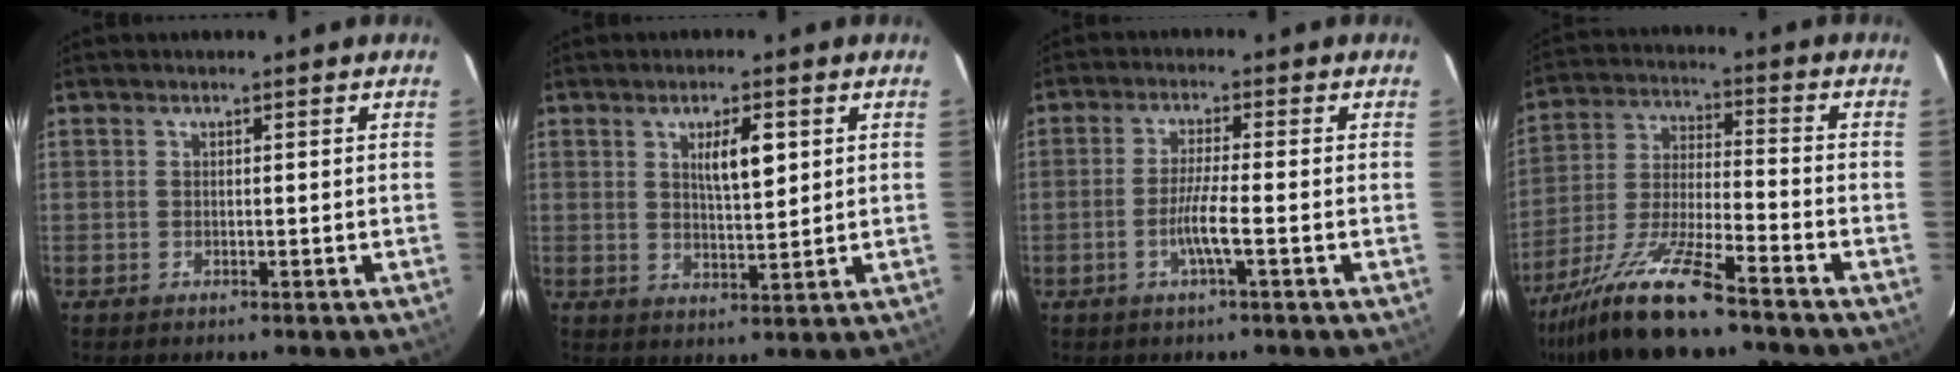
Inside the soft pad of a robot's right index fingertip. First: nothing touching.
{"total": 5.3, "force": [1.9, 1.3, 4.8], "torque": [-0.082, 0.000, 0.035]}
{"total": 4.3, "force": [-1.5, -0.4, 4.1], "torque": [-0.077, -0.005, -0.030]}
{"total": 13.5, "force": [-10.2, 0.7, 8.7], "torque": [-0.175, -0.022, -0.188]}